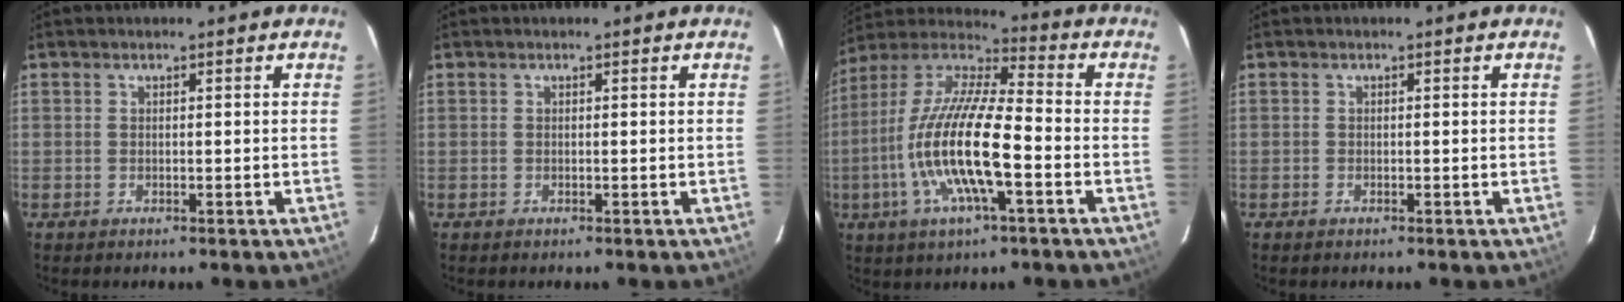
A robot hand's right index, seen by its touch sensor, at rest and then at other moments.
{"total": 0.0}
{"total": 18.4, "force": [-5.1, 4.2, 17.2], "torque": [-0.338, -0.010, -0.107]}
{"total": 0.0}